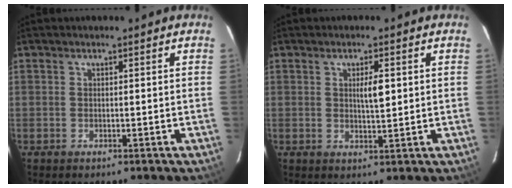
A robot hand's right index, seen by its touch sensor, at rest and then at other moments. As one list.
[{"total": 3.2, "force": [0.8, 0.6, 3.0], "torque": [-0.050, -0.002, 0.012]}]